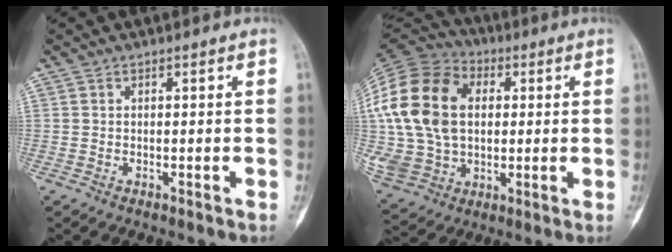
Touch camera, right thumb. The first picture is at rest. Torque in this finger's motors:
{"motor_torque": [0.34, 1.16, 2.09, -0.19, 0.64]}